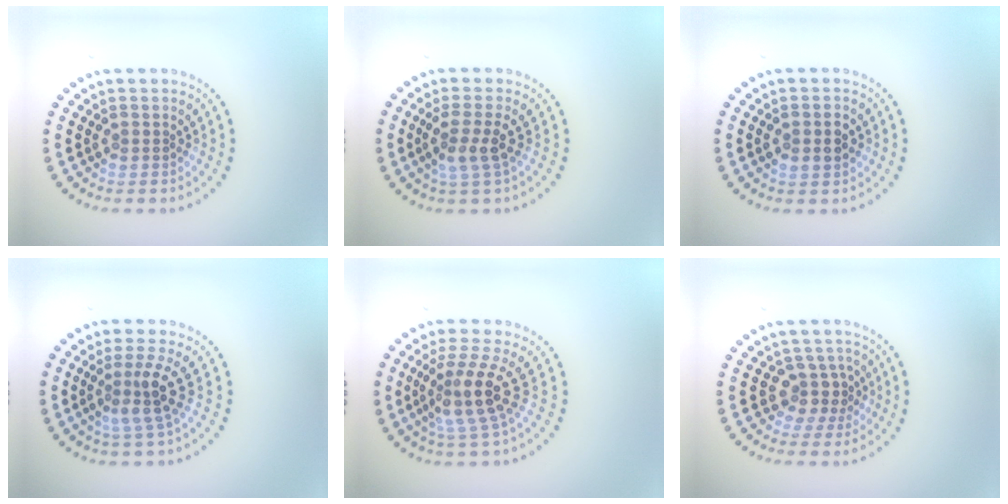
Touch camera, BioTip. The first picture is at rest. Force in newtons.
{"total": 2.6, "press": 2.0, "slide": 1.6}
{"total": 2.0, "press": 2.0, "slide": 0.2}
{"total": 3.3, "press": 2.3, "slide": 2.4}
{"total": 4.1, "press": 3.1, "slide": 2.7}
{"total": 2.7, "press": 2.0, "slide": 1.8}